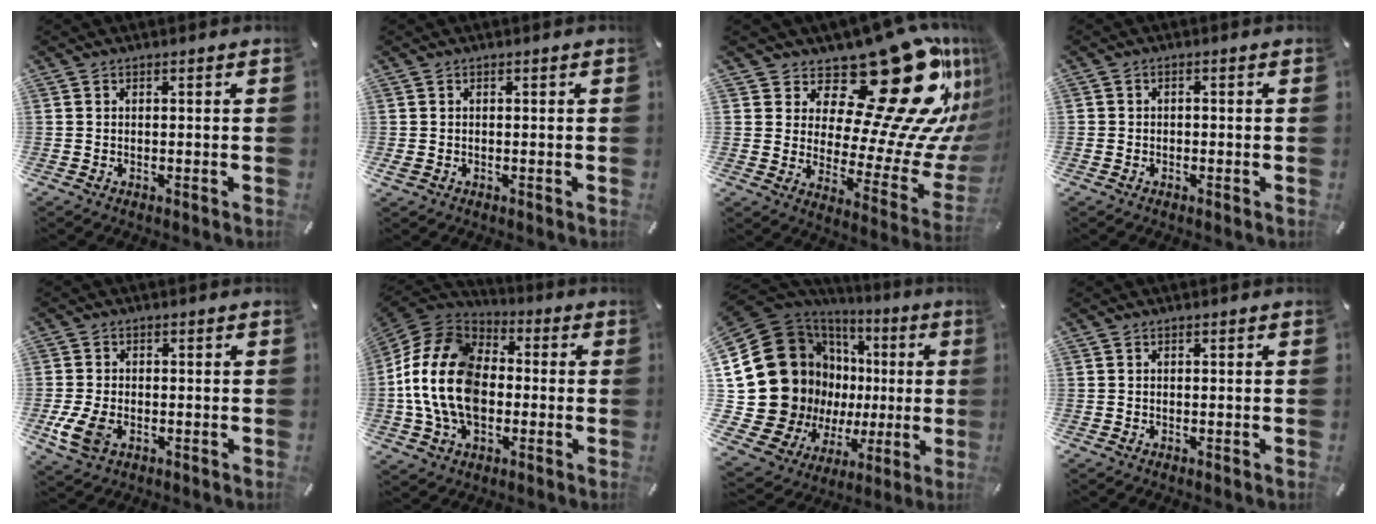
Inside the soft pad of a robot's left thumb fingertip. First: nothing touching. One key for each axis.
{"total": 0.6, "fx": 0.1, "fy": 0.6, "fz": 0.0, "tx": 0.000, "ty": 0.007, "tz": 0.001}
{"total": 30.2, "fx": 16.5, "fy": 13.2, "fz": 21.6, "tx": -0.307, "ty": -0.142, "tz": 0.296}
{"total": 0.8, "fx": -0.4, "fy": 0.7, "fz": 0.2, "tx": -0.003, "ty": 0.003, "tz": -0.009}
{"total": 7.0, "fx": -1.6, "fy": 5.2, "fz": 4.4, "tx": -0.101, "ty": 0.001, "tz": -0.030}
{"total": 18.2, "fx": -2.5, "fy": 13.2, "fz": 12.3, "tx": -0.267, "ty": 0.028, "tz": -0.051}
{"total": 28.7, "fx": 2.6, "fy": 21.4, "fz": 18.9, "tx": -0.343, "ty": -0.057, "tz": 0.096}
{"total": 0.0}